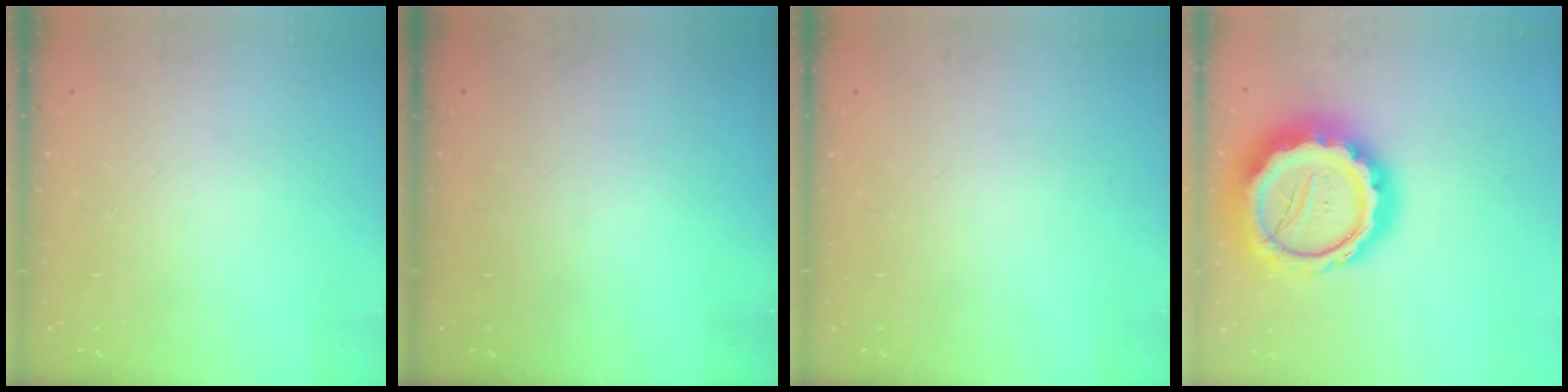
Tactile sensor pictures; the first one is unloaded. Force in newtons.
{"total": 0.0}
{"total": 0.0}
{"total": 25.8, "press": 25.4, "slide": 4.7}